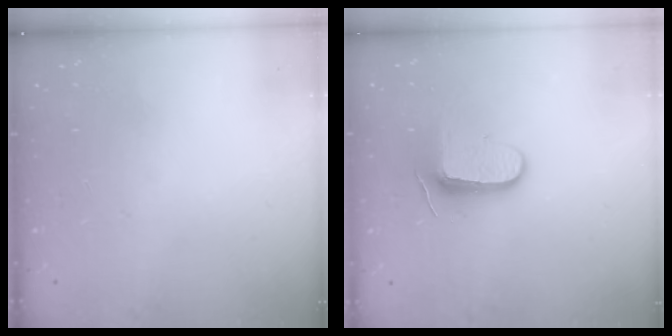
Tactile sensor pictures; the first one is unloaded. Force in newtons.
{"total": 8.9, "press": 8.9, "slide": 0.9}